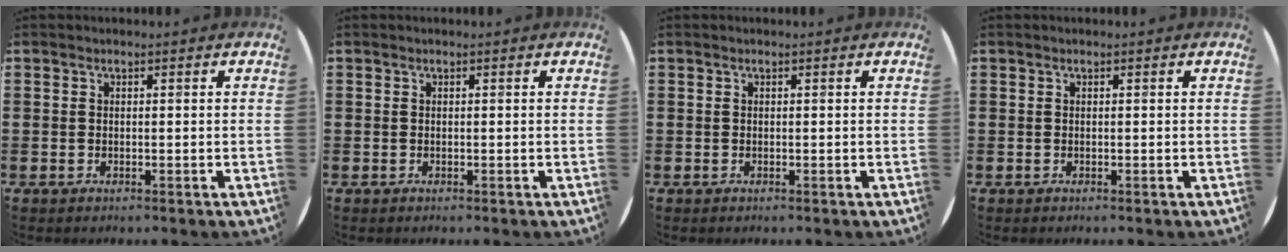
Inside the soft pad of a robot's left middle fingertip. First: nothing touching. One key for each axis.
{"total": 0.0}
{"total": 0.0}
{"total": 0.0}